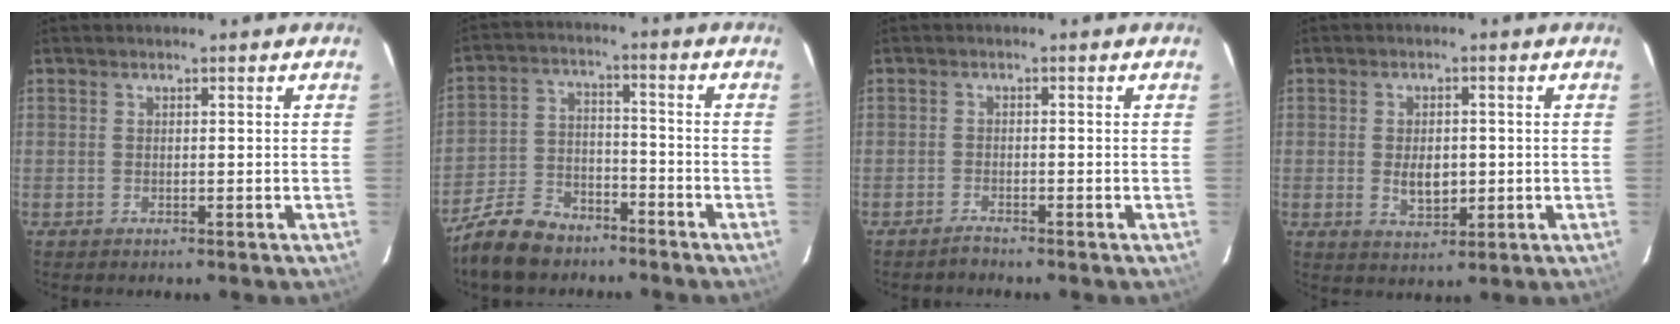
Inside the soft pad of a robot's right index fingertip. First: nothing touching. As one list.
[{"total": 11.9, "force": [-9.2, 5.8, 4.8], "torque": [-0.129, 0.007, -0.163]}, {"total": 1.4, "force": [-1.4, 0.0, 0.2], "torque": [-0.006, -0.001, -0.026]}, {"total": 5.3, "force": [-0.5, 3.2, 4.2], "torque": [-0.078, -0.002, -0.001]}]